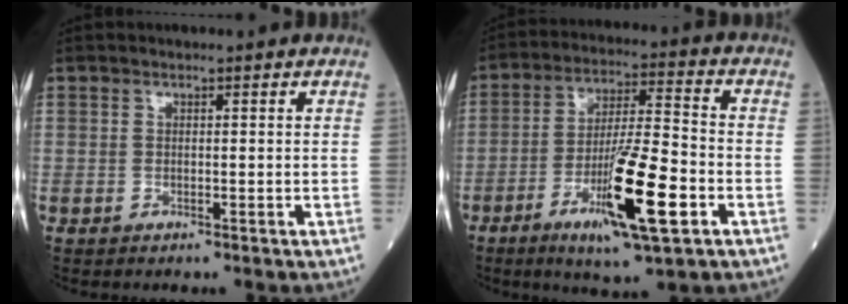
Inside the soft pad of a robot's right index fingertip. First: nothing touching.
{"total": 14.3, "force": [-5.8, 1.2, 13.0], "torque": [-0.233, -0.020, -0.098]}